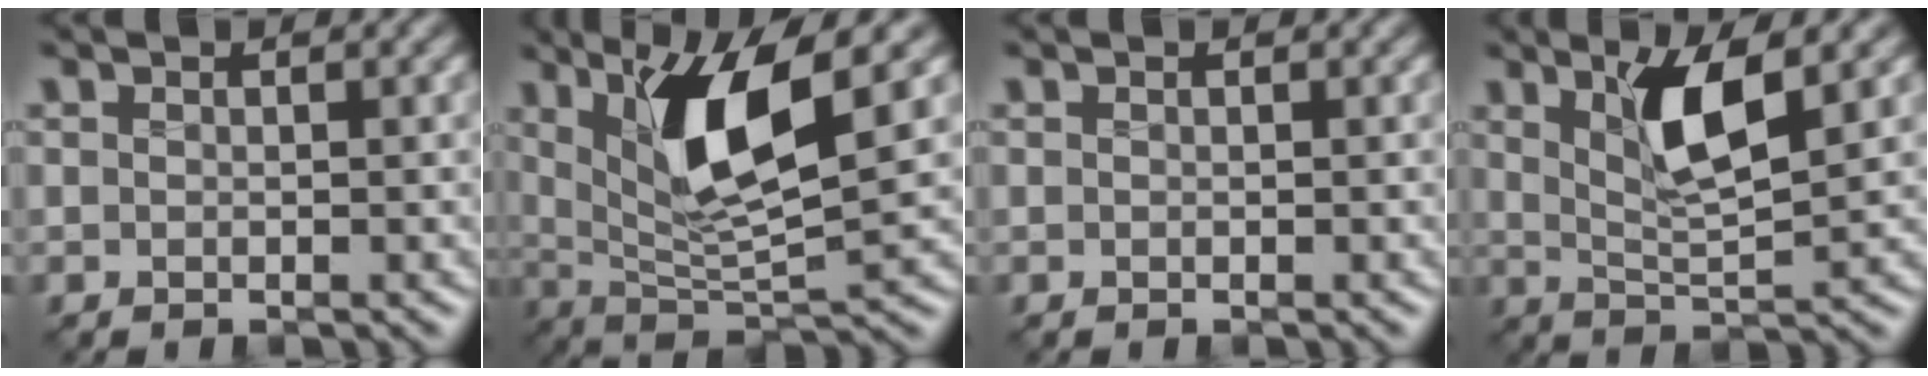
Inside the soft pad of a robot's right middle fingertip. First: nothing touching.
{"total": 8.2, "force": [2.8, 2.2, 7.5], "torque": [-0.136, -0.019, 0.051]}
{"total": 0.0}
{"total": 5.0, "force": [2.0, 1.1, 4.4], "torque": [-0.090, -0.010, 0.037]}